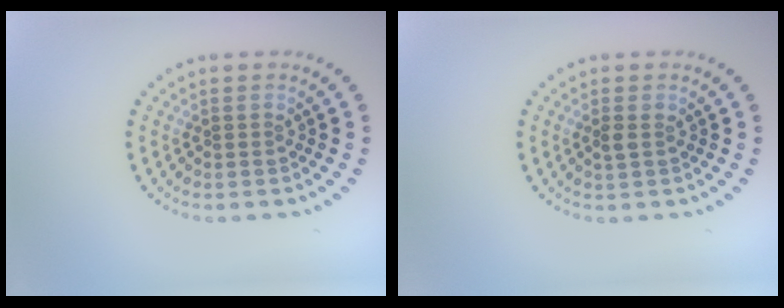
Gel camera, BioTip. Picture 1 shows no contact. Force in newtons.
{"total": 0.9, "press": 0.9, "slide": 0.2}